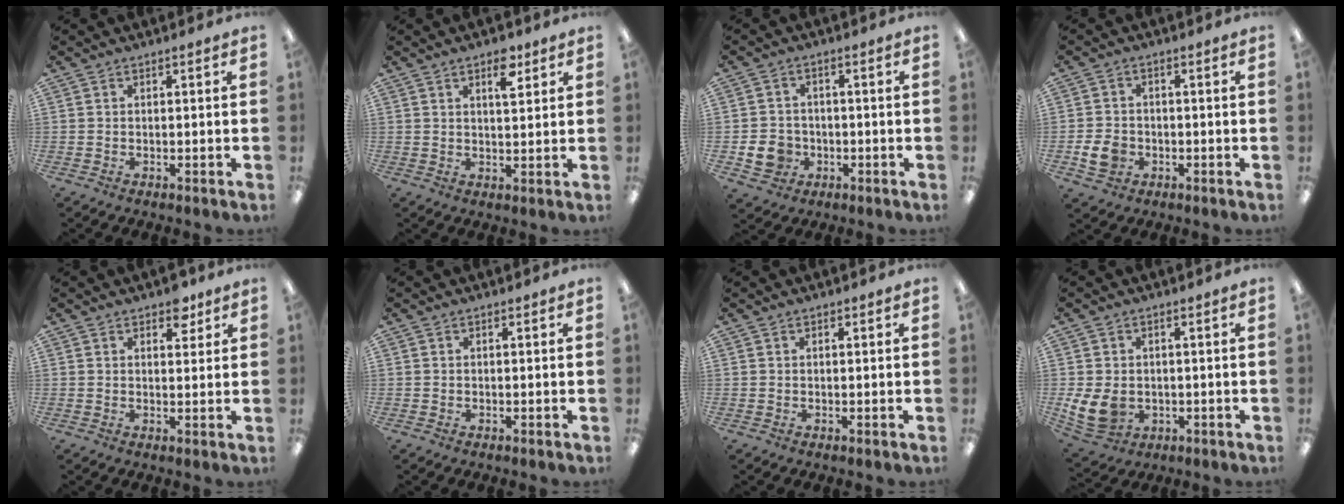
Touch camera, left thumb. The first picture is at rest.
{"total": 5.6, "force": [3.4, 2.3, 3.8], "torque": [-0.044, -0.012, 0.052]}
{"total": 6.6, "force": [-2.0, 5.8, 2.5], "torque": [-0.055, 0.012, -0.034]}
{"total": 5.2, "force": [-1.6, 4.2, 2.6], "torque": [-0.045, 0.004, -0.029]}
{"total": 4.5, "force": [3.2, 2.4, 2.1], "torque": [-0.015, -0.008, 0.052]}
{"total": 0.0}
{"total": 0.5, "force": [0.4, 0.3, 0.2], "torque": [-0.004, 0.004, 0.006]}
{"total": 8.0, "force": [-0.9, 6.4, 4.8], "torque": [-0.106, 0.006, -0.011]}